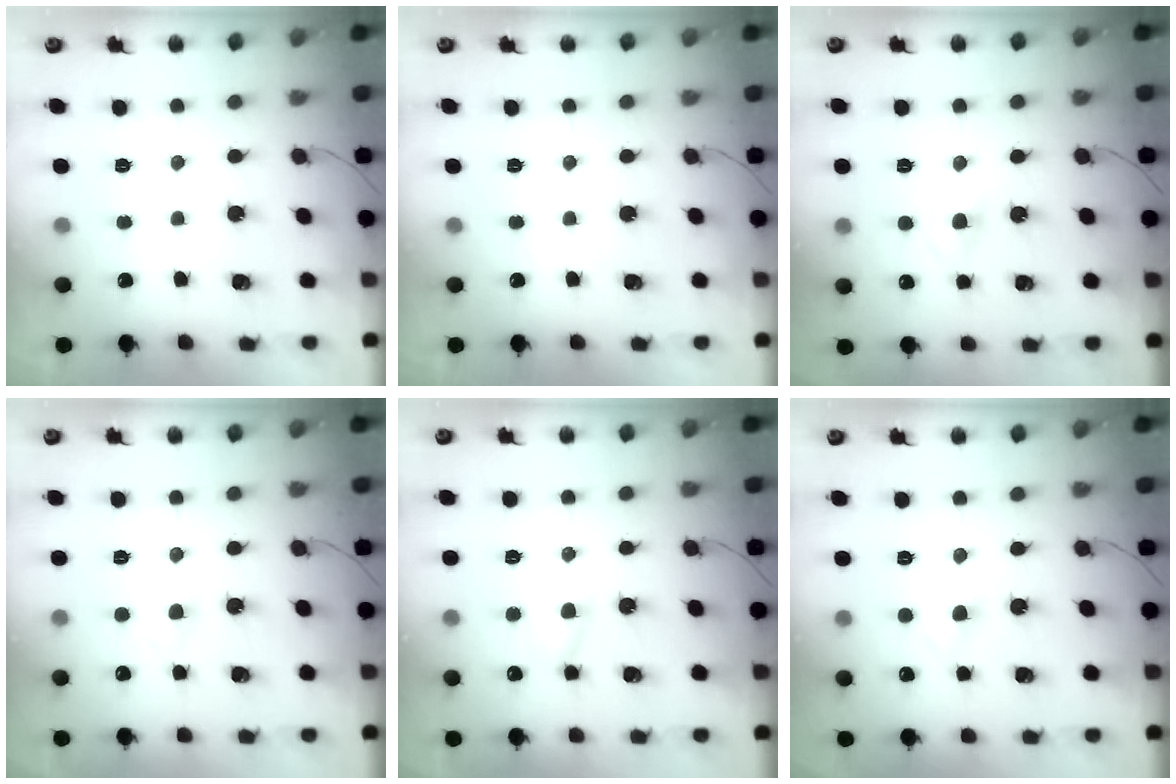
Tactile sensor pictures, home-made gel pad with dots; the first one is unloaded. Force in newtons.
{"total": 0.0}
{"total": 3.2, "press": 3.0, "slide": 1.2}
{"total": 2.7, "press": 2.6, "slide": 1.0}
{"total": 5.9, "press": 5.7, "slide": 1.4}
{"total": 2.8, "press": 2.5, "slide": 1.2}